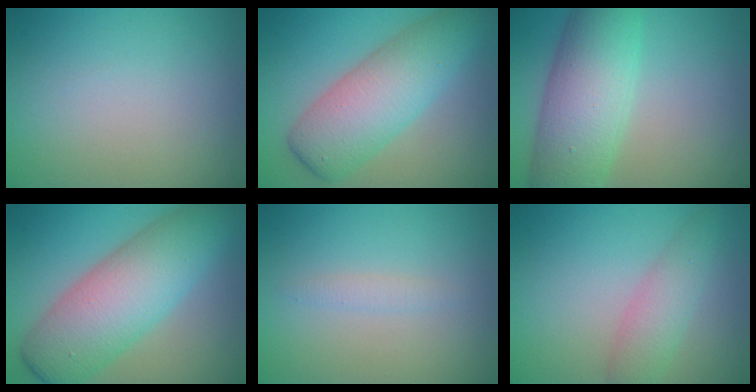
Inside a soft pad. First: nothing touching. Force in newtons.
{"total": 7.6, "press": 7.6, "slide": 0.1}
{"total": 8.9, "press": 8.9, "slide": 0.3}
{"total": 9.5, "press": 9.5, "slide": 0.3}
{"total": 0.9, "press": 0.9, "slide": 0.2}
{"total": 3.0, "press": 3.0, "slide": 0.1}